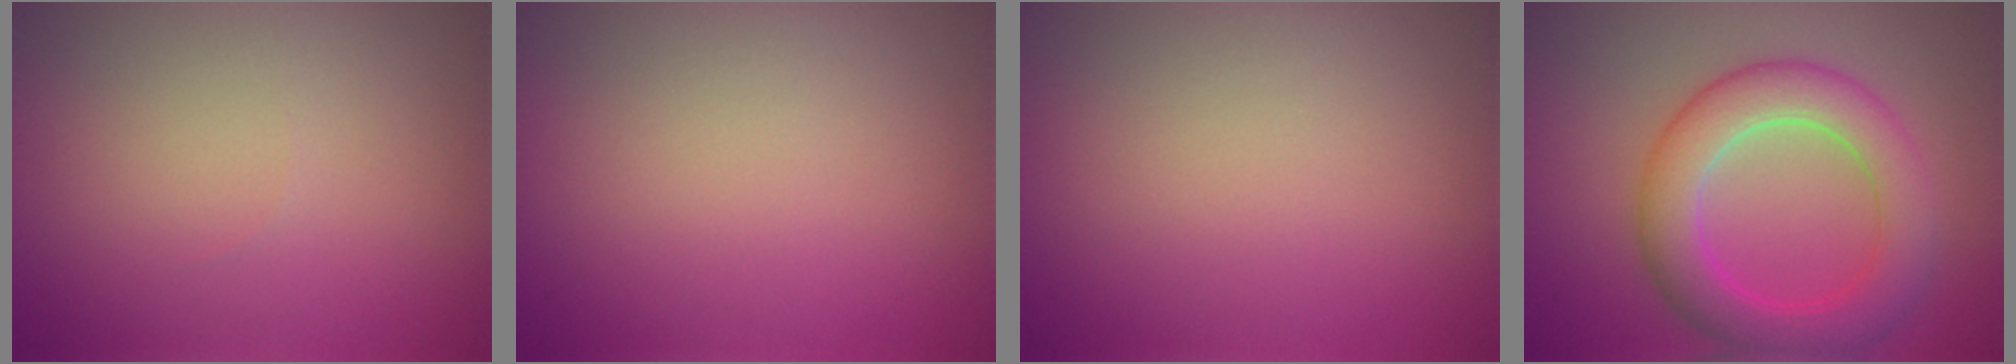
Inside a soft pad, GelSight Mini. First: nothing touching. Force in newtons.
{"total": 0.0}
{"total": 0.0}
{"total": 6.6, "press": 6.6, "slide": 0.1}